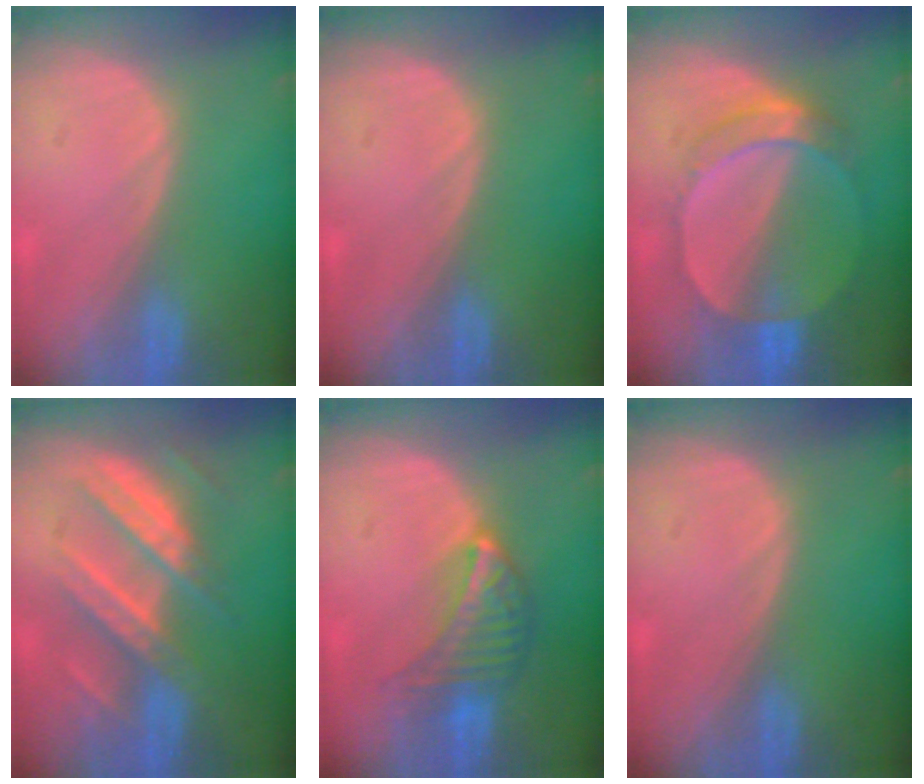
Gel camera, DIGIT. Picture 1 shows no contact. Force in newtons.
{"total": 0.0}
{"total": 7.3, "press": 6.4, "slide": 3.6}
{"total": 7.9, "press": 7.9, "slide": 0.4}
{"total": 7.1, "press": 6.4, "slide": 3.1}
{"total": 0.0}